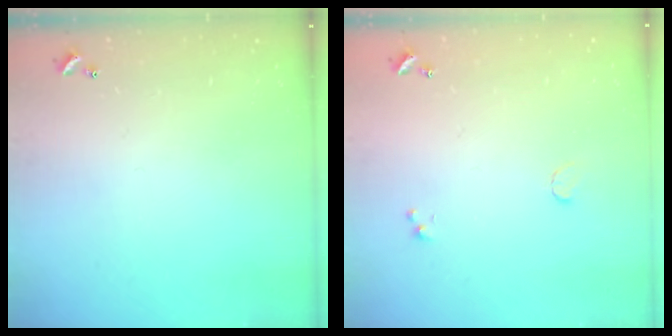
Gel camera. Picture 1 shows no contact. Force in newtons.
{"total": 0.5, "press": 0.4, "slide": 0.3}